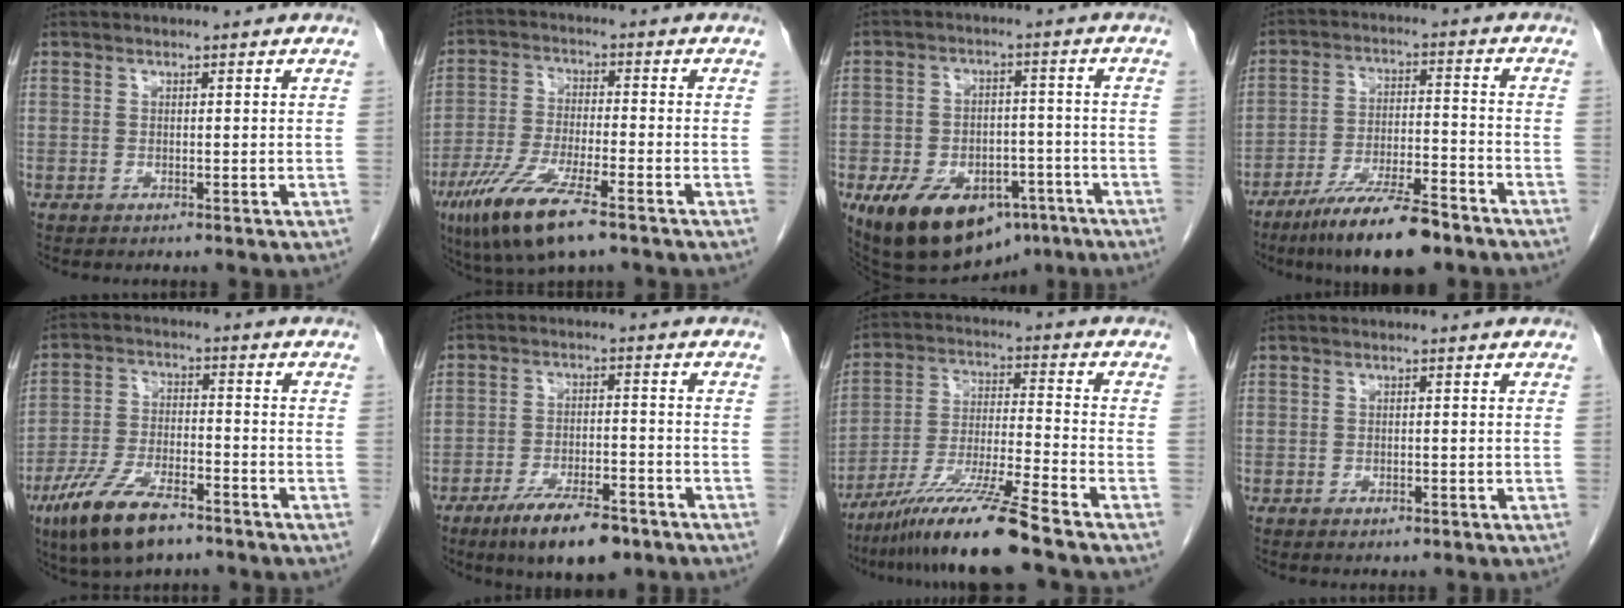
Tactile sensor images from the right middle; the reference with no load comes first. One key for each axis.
{"total": 11.3, "fx": -6.8, "fy": 2.0, "fz": 8.7, "tx": -0.180, "ty": -0.023, "tz": -0.120}
{"total": 16.1, "fx": -9.2, "fy": 9.4, "fz": 9.4, "tx": -0.160, "ty": 0.009, "tz": -0.131}
{"total": 12.4, "fx": -9.3, "fy": 2.2, "fz": 8.0, "tx": -0.137, "ty": -0.015, "tz": -0.160}
{"total": 11.7, "fx": -7.5, "fy": 4.1, "fz": 8.0, "tx": -0.162, "ty": -0.011, "tz": -0.133}
{"total": 10.4, "fx": -7.2, "fy": 3.0, "fz": 6.8, "tx": -0.111, "ty": -0.009, "tz": -0.116}
{"total": 12.8, "fx": -9.8, "fy": -1.6, "fz": 8.0, "tx": -0.149, "ty": -0.027, "tz": -0.180}
{"total": 1.0, "fx": -0.6, "fy": 0.6, "fz": 0.6, "tx": -0.011, "ty": 0.000, "tz": -0.003}